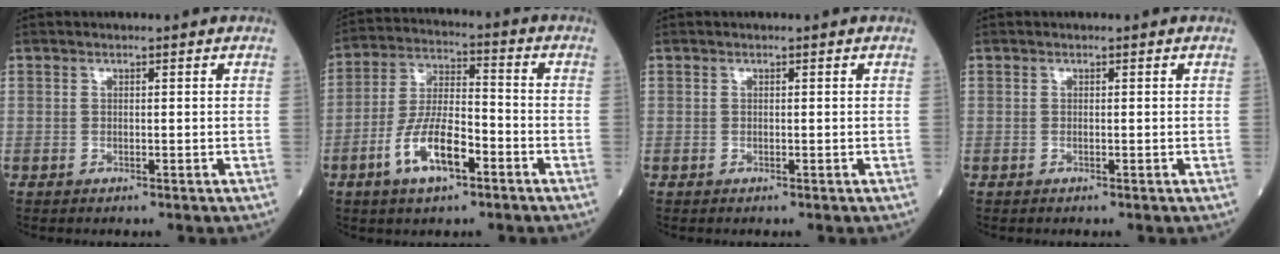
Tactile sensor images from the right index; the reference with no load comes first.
{"total": 10.3, "force": [-4.7, 3.4, 8.6], "torque": [-0.175, 0.005, -0.087]}
{"total": 0.0}
{"total": 0.0}